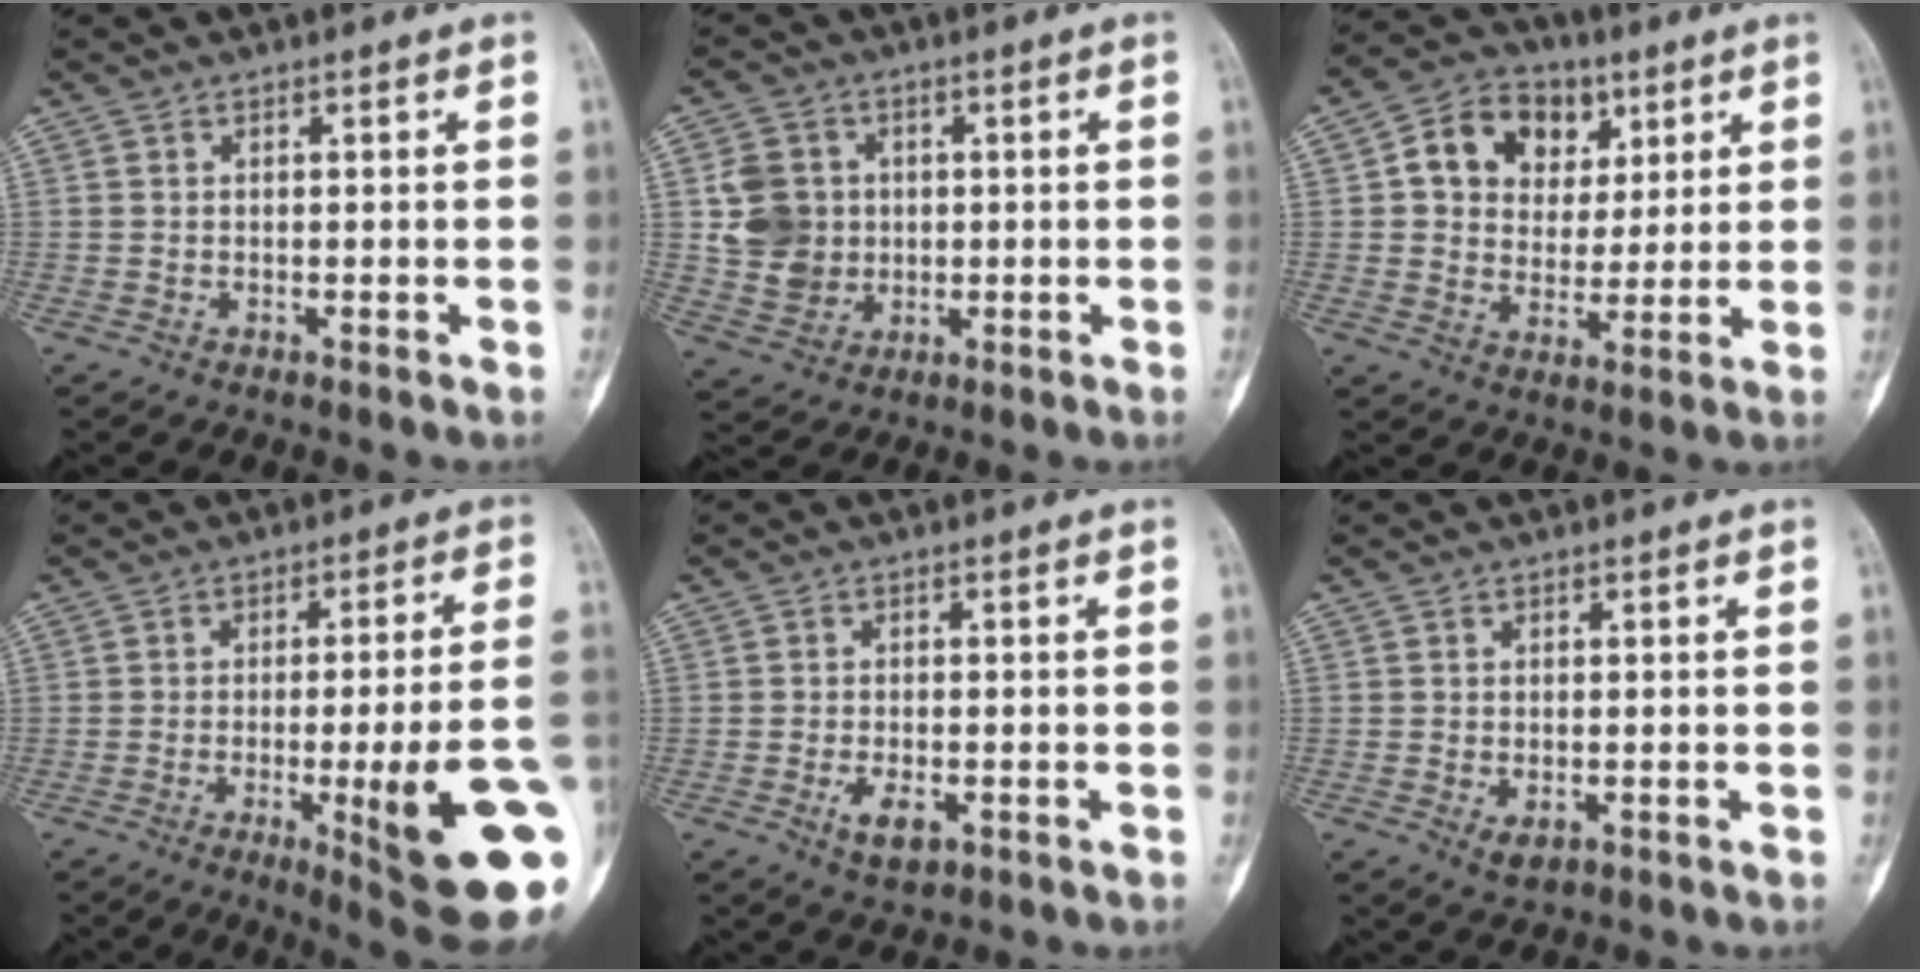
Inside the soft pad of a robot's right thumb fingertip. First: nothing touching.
{"total": 8.6, "force": [0.5, 7.8, 3.8], "torque": [-0.042, 0.001, 0.012]}
{"total": 12.7, "force": [4.5, 10.3, 6.0], "torque": [-0.058, -0.003, 0.074]}
{"total": 20.0, "force": [-5.2, 3.2, 19.1], "torque": [-0.203, 0.002, -0.057]}
{"total": 4.2, "force": [-1.5, 2.3, 3.2], "torque": [-0.053, -0.001, -0.020]}
{"total": 2.5, "force": [-0.7, 1.7, 1.8], "torque": [-0.026, -0.002, -0.004]}